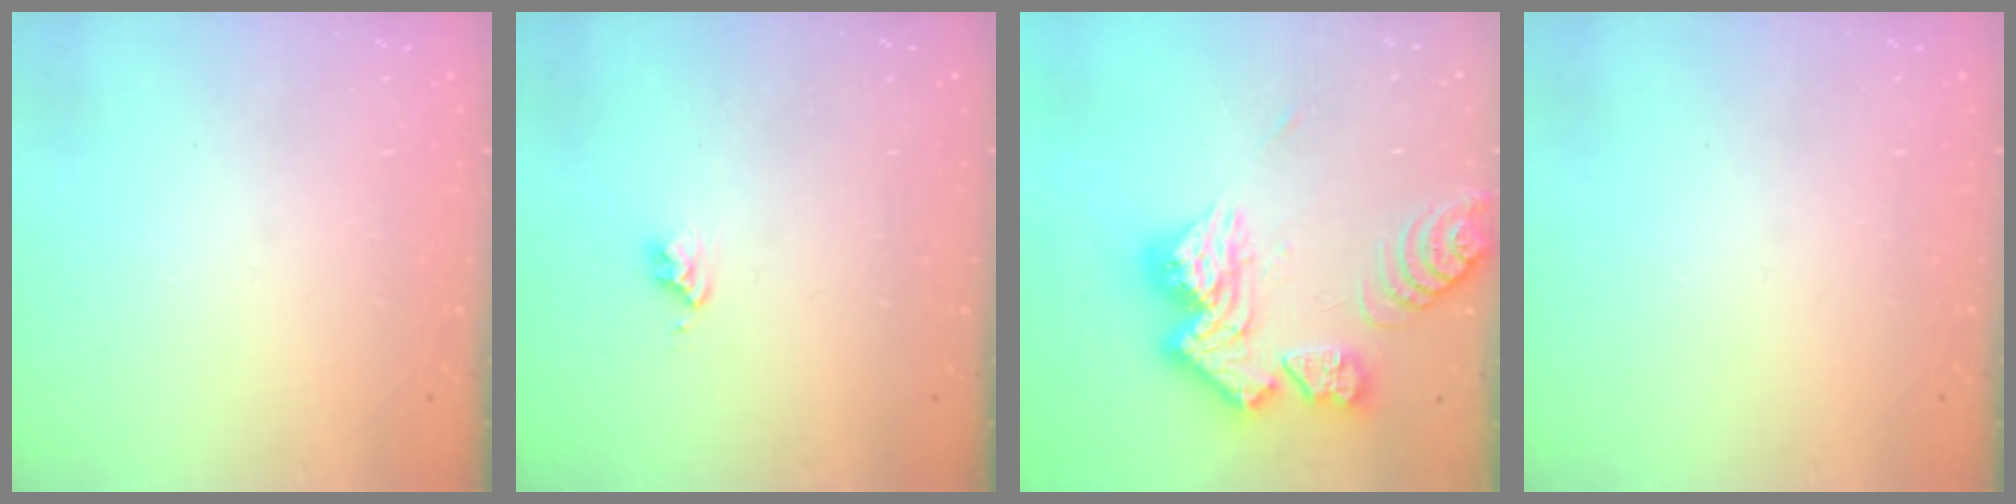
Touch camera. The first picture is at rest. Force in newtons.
{"total": 2.7, "press": 2.7, "slide": 0.4}
{"total": 22.6, "press": 22.5, "slide": 2.2}
{"total": 0.0}